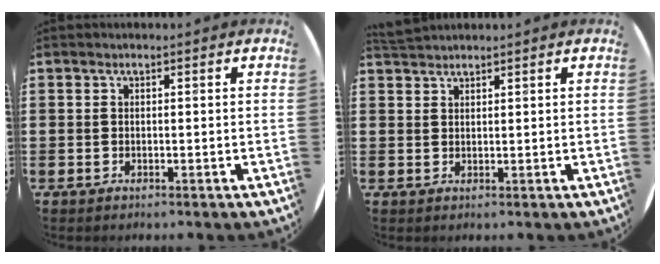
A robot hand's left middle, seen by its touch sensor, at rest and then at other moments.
{"total": 1.5, "force": [1.5, 0.1, 0.0], "torque": [-0.002, 0.002, 0.030]}